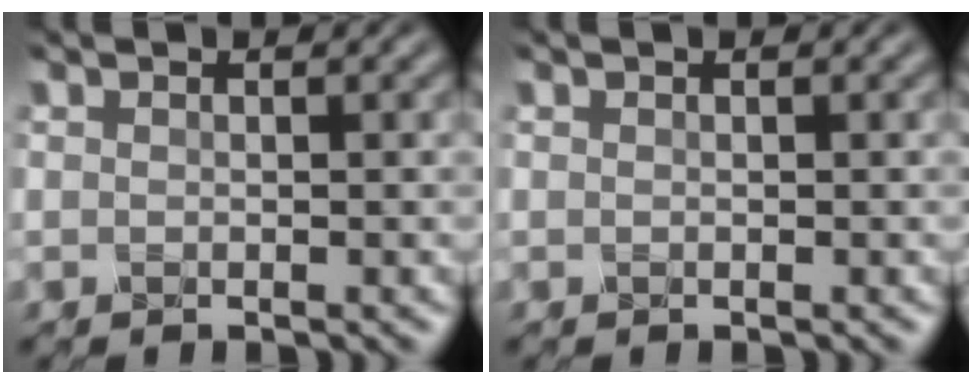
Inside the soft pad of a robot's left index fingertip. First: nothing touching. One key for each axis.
{"total": 0.0}